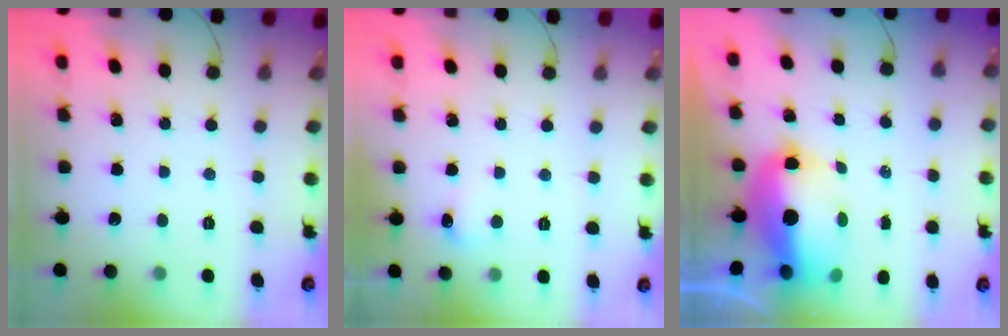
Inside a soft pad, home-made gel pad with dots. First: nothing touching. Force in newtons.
{"total": 4.8, "press": 4.6, "slide": 1.4}
{"total": 12.0, "press": 11.7, "slide": 2.7}